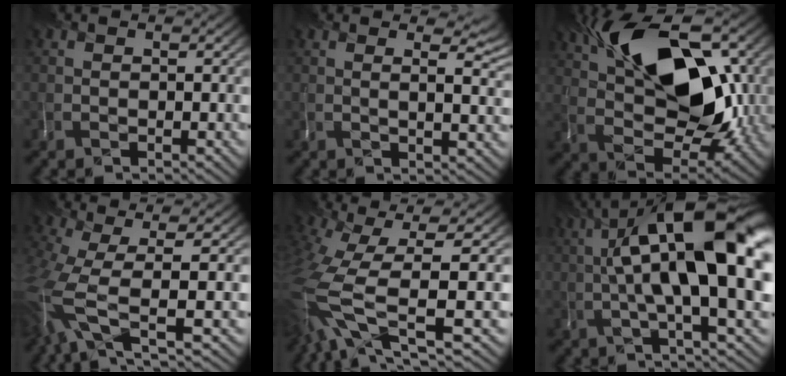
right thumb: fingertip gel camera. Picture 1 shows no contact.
{"total": 4.7, "force": [1.8, 1.5, 4.0], "torque": [-0.051, 0.004, 0.032]}
{"total": 14.6, "force": [4.9, 7.7, 11.4], "torque": [-0.175, 0.016, 0.085]}
{"total": 8.1, "force": [-0.7, 2.5, 7.7], "torque": [-0.160, -0.001, -0.021]}
{"total": 12.1, "force": [-0.9, 3.9, 11.4], "torque": [-0.256, -0.017, 0.002]}
{"total": 17.6, "force": [3.0, 5.1, 16.5], "torque": [-0.278, 0.029, 0.062]}